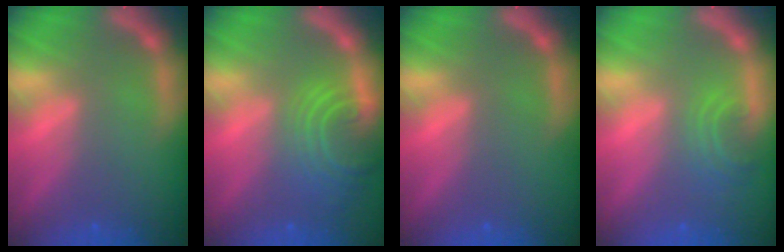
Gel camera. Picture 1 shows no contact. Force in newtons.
{"total": 7.0}
{"total": 0.0}
{"total": 2.9}